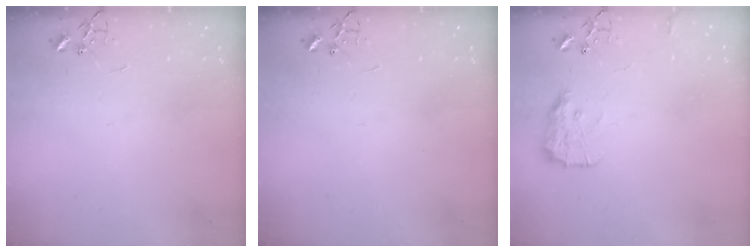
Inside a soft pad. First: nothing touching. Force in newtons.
{"total": 0.0}
{"total": 10.8, "press": 10.8, "slide": 0.4}